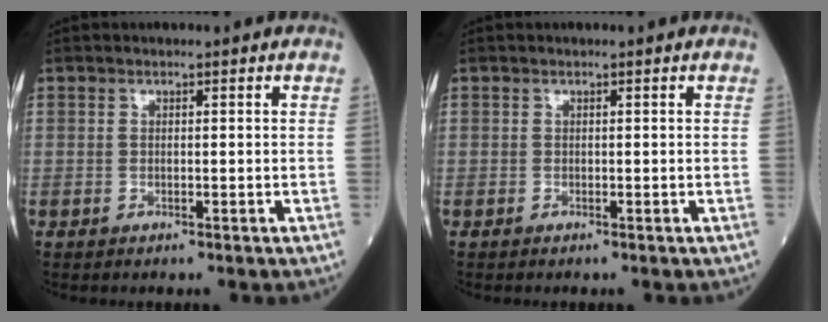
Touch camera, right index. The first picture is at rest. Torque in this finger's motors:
{"motor_torque": [0.16, 0.09, 0.04, 0.01]}